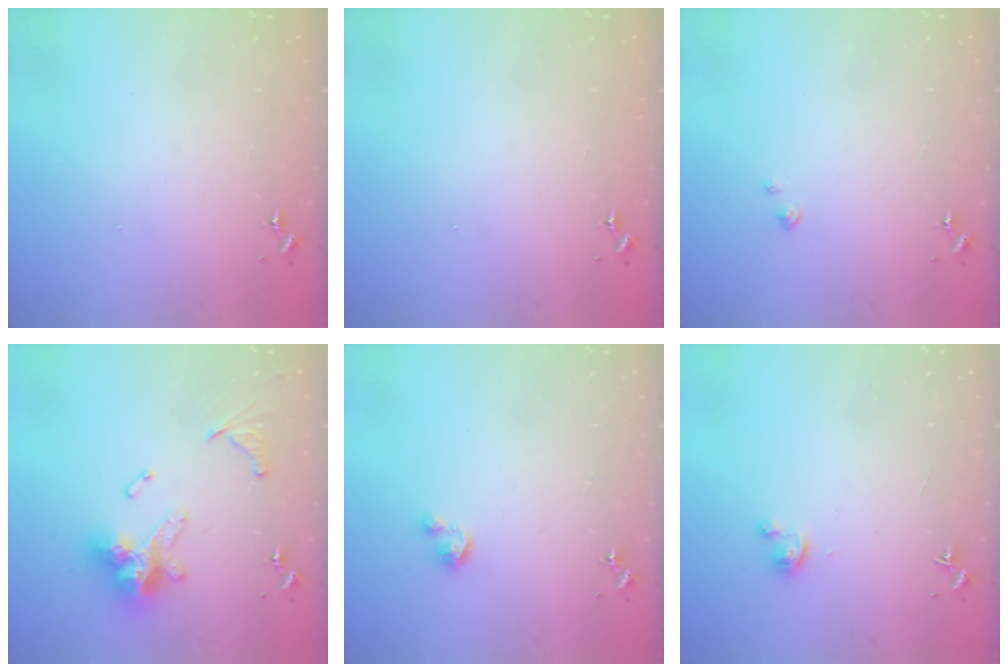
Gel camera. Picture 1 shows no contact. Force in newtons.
{"total": 0.0}
{"total": 1.6, "press": 1.6, "slide": 0.2}
{"total": 17.5, "press": 17.5, "slide": 1.7}
{"total": 3.8, "press": 3.8, "slide": 0.3}
{"total": 2.8, "press": 2.8, "slide": 0.3}